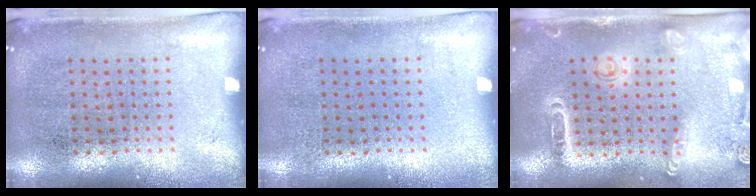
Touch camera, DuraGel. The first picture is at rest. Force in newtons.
{"total": 0.0}
{"total": 1.6, "press": 1.5, "slide": 0.6}